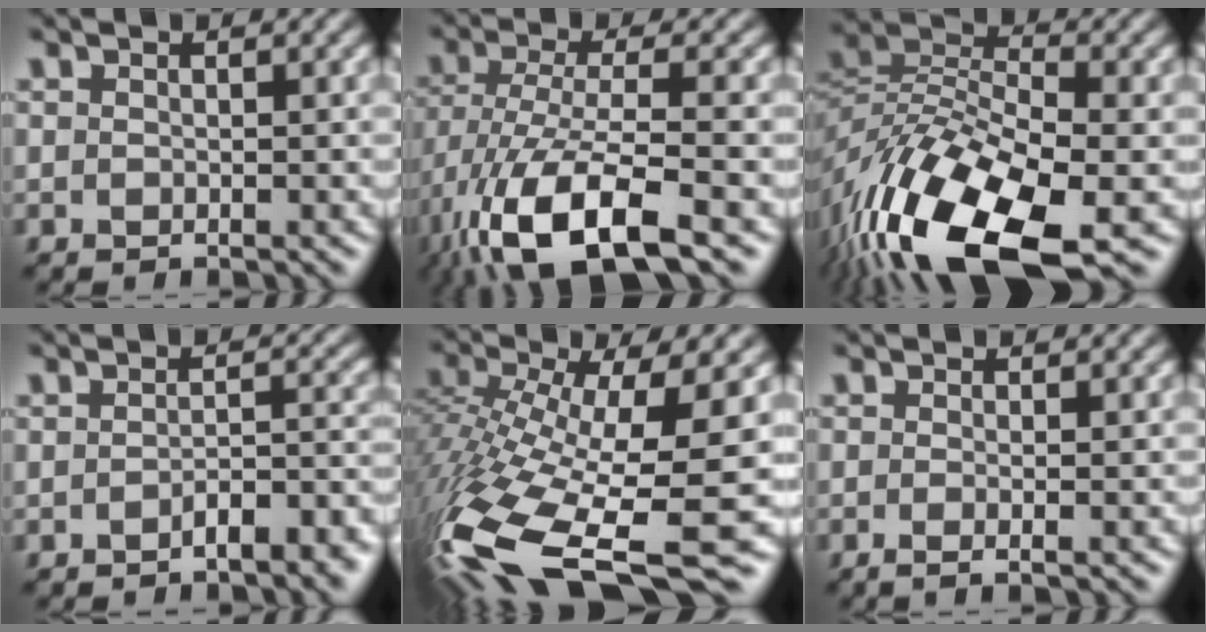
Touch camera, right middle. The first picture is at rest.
{"total": 11.0, "force": [-5.4, 4.1, 8.6], "torque": [-0.178, -0.019, -0.099]}
{"total": 15.0, "force": [-6.9, 6.5, 11.7], "torque": [-0.241, -0.009, -0.131]}
{"total": 3.6, "force": [-2.1, 1.2, 2.6], "torque": [-0.042, 0.005, -0.034]}
{"total": 16.2, "force": [-6.3, 5.6, 13.9], "torque": [-0.306, -0.014, -0.114]}
{"total": 1.5, "force": [-0.3, 0.5, 1.4], "torque": [-0.018, -0.007, -0.012]}